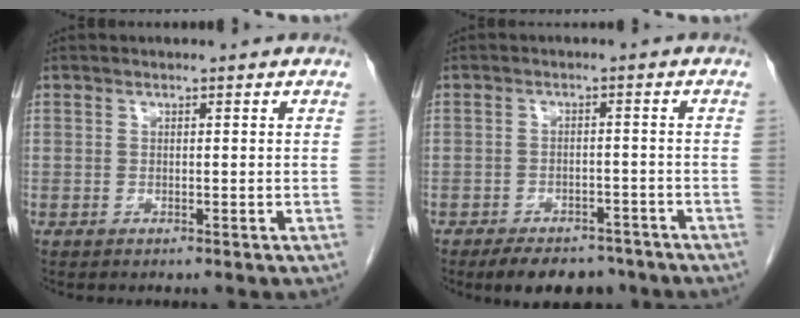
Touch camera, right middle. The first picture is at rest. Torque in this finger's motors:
{"motor_torque": [1.11, -0.86, 0.07, 0.04]}